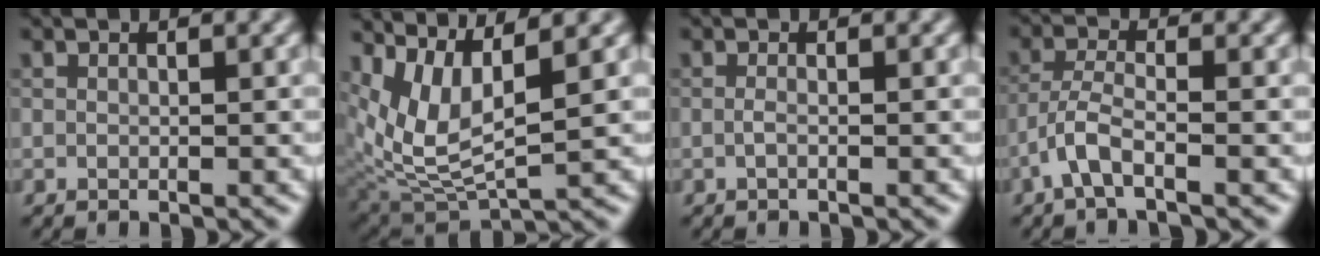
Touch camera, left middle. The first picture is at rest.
{"total": 6.1, "force": [2.9, 2.2, 4.9], "torque": [-0.115, -0.010, 0.066]}
{"total": 0.7, "force": [-0.2, 0.2, 0.7], "torque": [-0.014, -0.003, -0.006]}
{"total": 3.0, "force": [-1.7, 0.7, 2.4], "torque": [-0.052, 0.006, -0.043]}